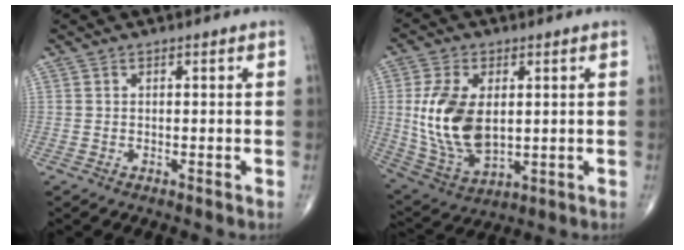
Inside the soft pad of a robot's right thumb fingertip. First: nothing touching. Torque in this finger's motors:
{"motor_torque": [-1.05, 1.48, 0.67, -0.53, 0.19]}